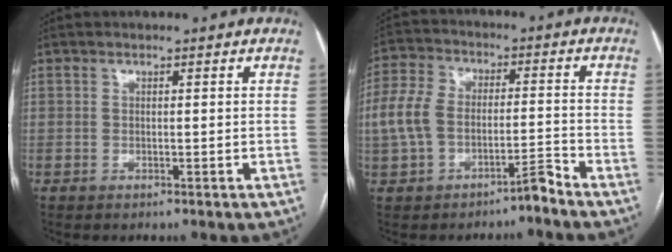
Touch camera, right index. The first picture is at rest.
{"total": 7.6, "force": [-3.7, 3.7, 5.5], "torque": [-0.121, 0.035, -0.068]}